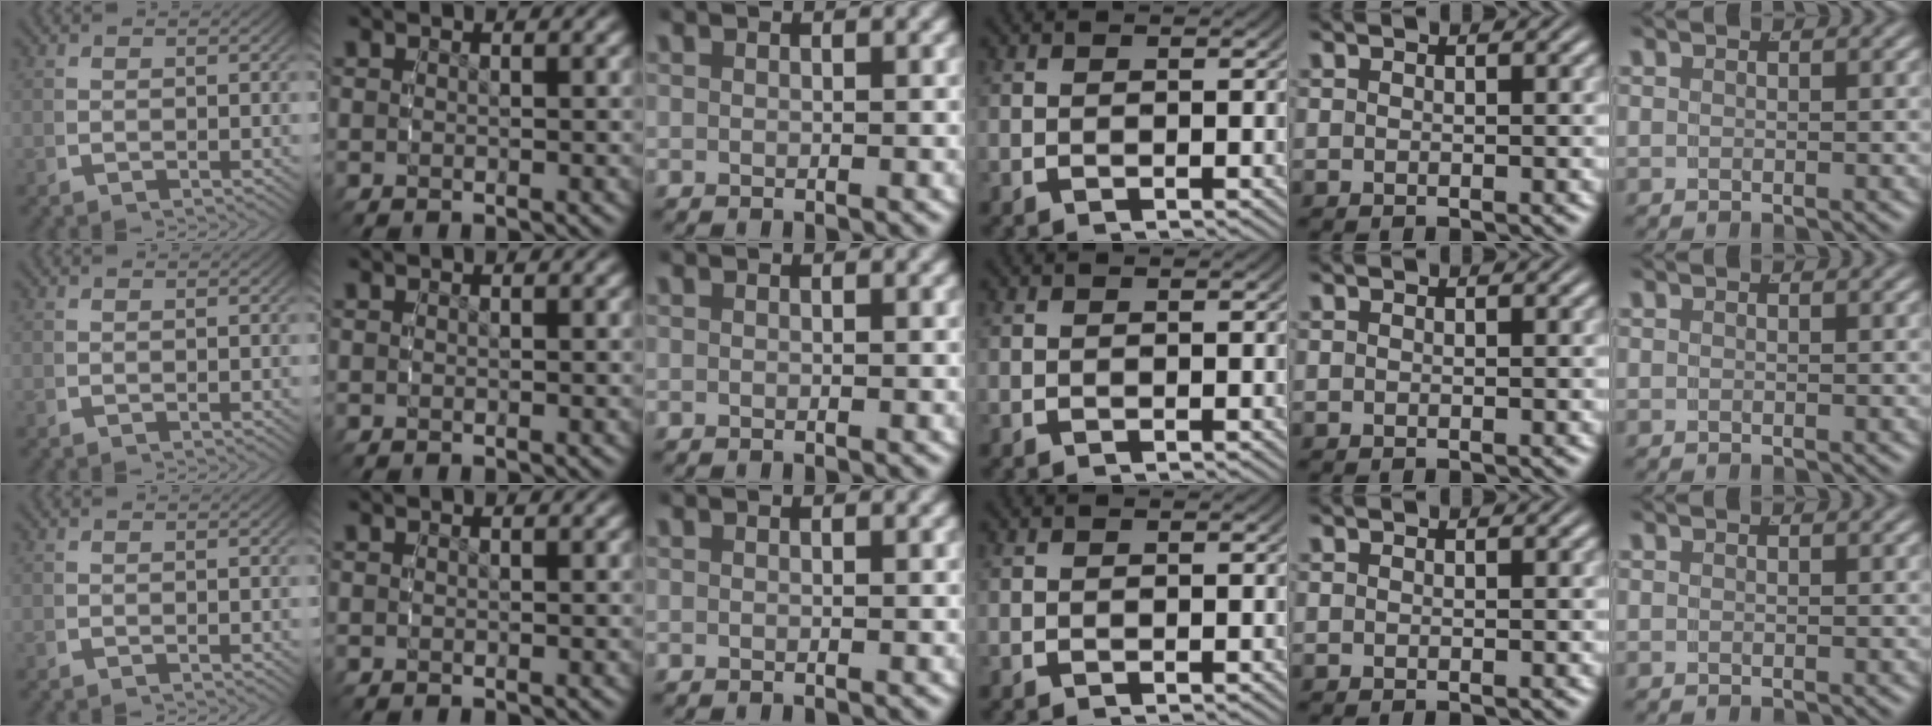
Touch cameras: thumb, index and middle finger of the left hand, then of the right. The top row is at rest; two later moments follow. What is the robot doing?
{"motion": "reach", "object": "stress ball aka squeeze ball"}